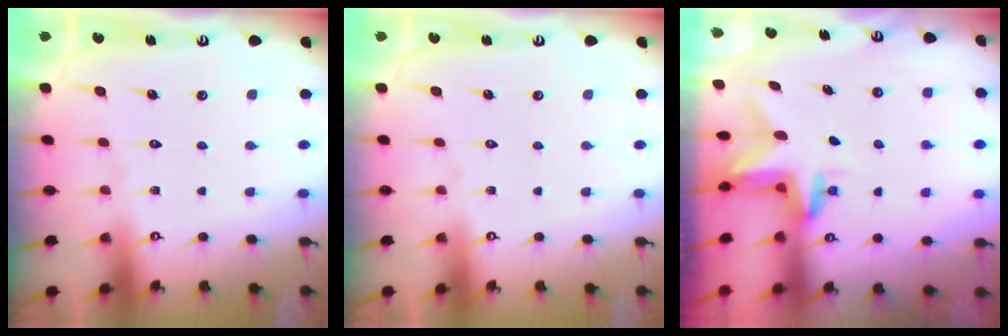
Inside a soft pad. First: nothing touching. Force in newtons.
{"total": 0.0}
{"total": 2.9, "press": 2.9, "slide": 0.2}